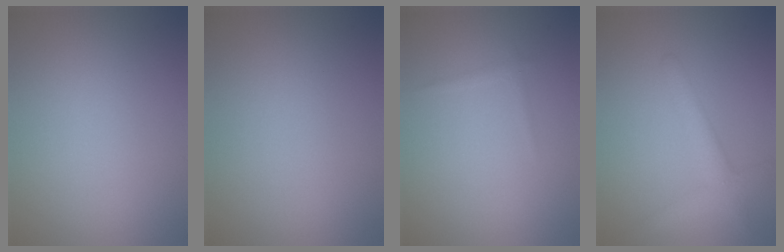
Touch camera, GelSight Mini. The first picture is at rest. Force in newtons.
{"total": 0.0}
{"total": 0.6, "press": 0.6, "slide": 0.0}
{"total": 2.8, "press": 2.8, "slide": 0.3}